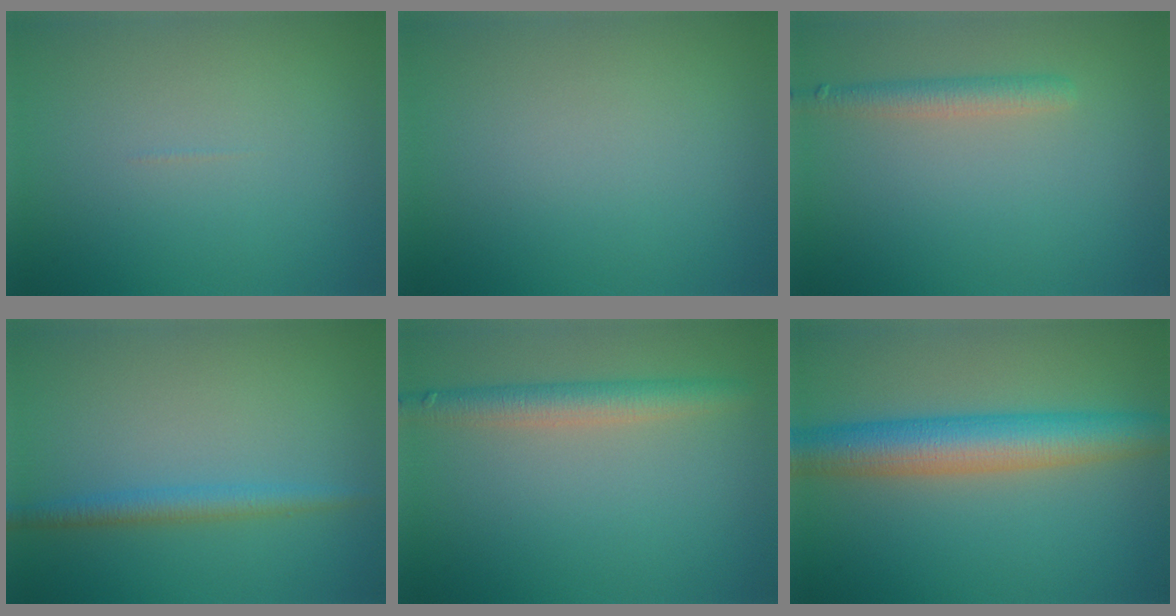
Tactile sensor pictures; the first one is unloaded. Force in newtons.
{"total": 0.0}
{"total": 2.2, "press": 2.2, "slide": 0.1}
{"total": 2.1, "press": 2.1, "slide": 0.2}
{"total": 3.3, "press": 3.3, "slide": 0.0}
{"total": 6.8, "press": 6.8, "slide": 0.2}